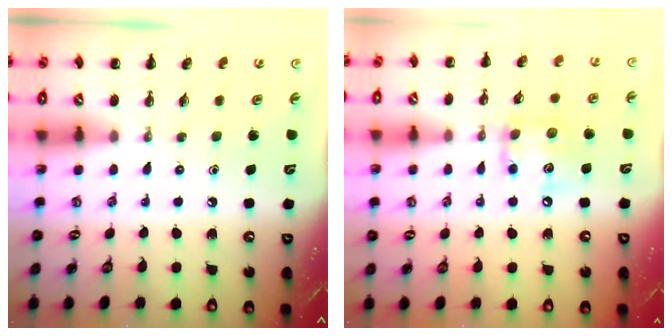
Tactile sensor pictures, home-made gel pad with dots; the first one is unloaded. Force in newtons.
{"total": 10.8, "press": 10.8, "slide": 1.0}